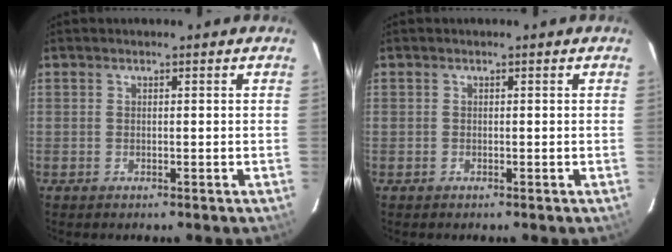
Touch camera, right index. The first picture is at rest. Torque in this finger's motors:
{"motor_torque": [-0.11, 0.02, -0.06, -0.01]}